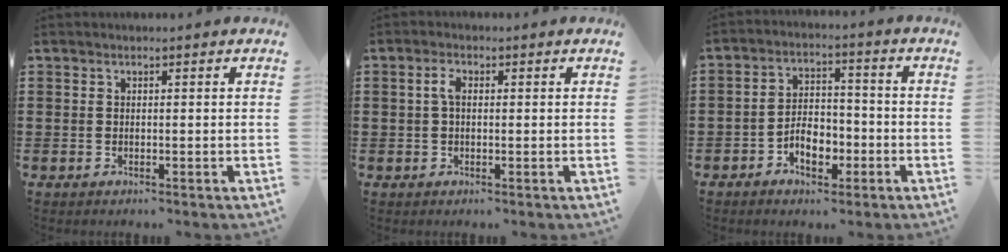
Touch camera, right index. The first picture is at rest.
{"total": 2.4, "force": [0.2, 1.1, 2.1], "torque": [-0.049, 0.004, -0.001]}
{"total": 6.2, "force": [-2.8, 3.8, 4.2], "torque": [-0.064, 0.005, -0.055]}